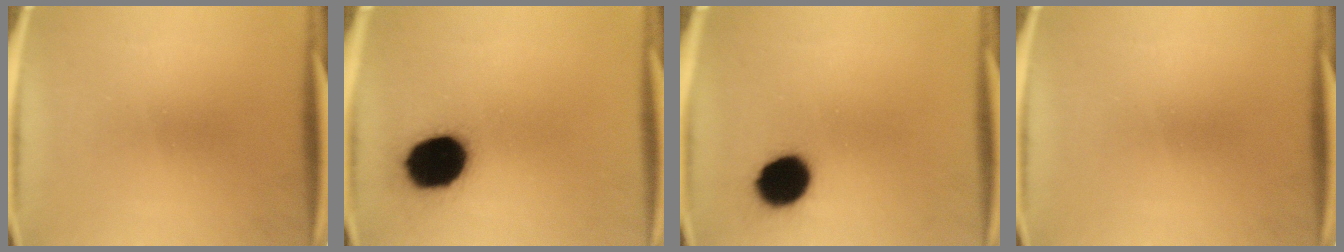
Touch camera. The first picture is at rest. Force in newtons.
{"total": 16.9}
{"total": 11.7}
{"total": 0.0}